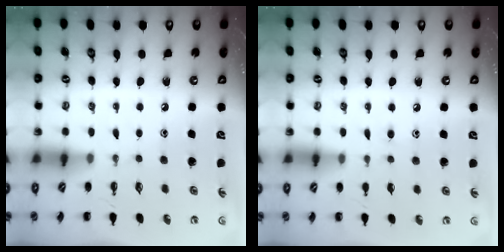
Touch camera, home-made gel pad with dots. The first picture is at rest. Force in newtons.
{"total": 4.9, "press": 4.5, "slide": 1.8}